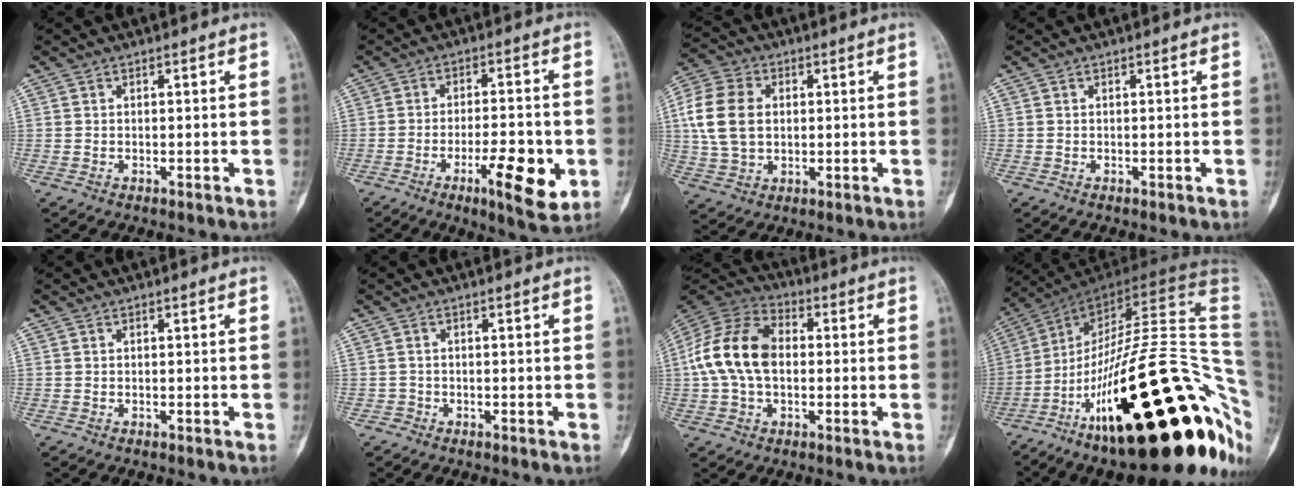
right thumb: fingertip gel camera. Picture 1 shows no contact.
{"total": 11.6, "force": [-3.8, 3.3, 10.4], "torque": [-0.155, 0.006, -0.056]}
{"total": 12.3, "force": [1.5, 9.0, 8.3], "torque": [-0.163, 0.007, 0.027]}
{"total": 0.0}
{"total": 0.0}
{"total": 1.5, "force": [-0.7, 1.2, -0.4], "torque": [0.017, 0.009, -0.019]}
{"total": 15.4, "force": [0.3, 10.3, 11.5], "torque": [-0.220, 0.033, -0.003]}
{"total": 39.9, "force": [-12.7, 12.5, 35.8], "torque": [-0.443, 0.083, -0.197]}